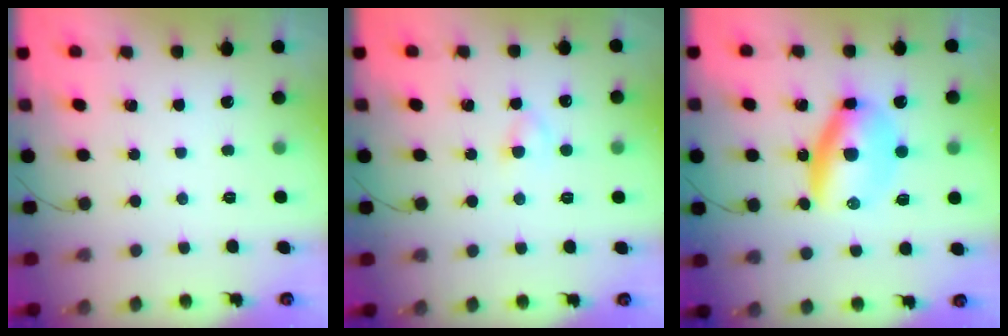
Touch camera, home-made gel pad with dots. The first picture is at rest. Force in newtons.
{"total": 2.9, "press": 2.8, "slide": 0.9}
{"total": 7.9, "press": 7.6, "slide": 2.2}